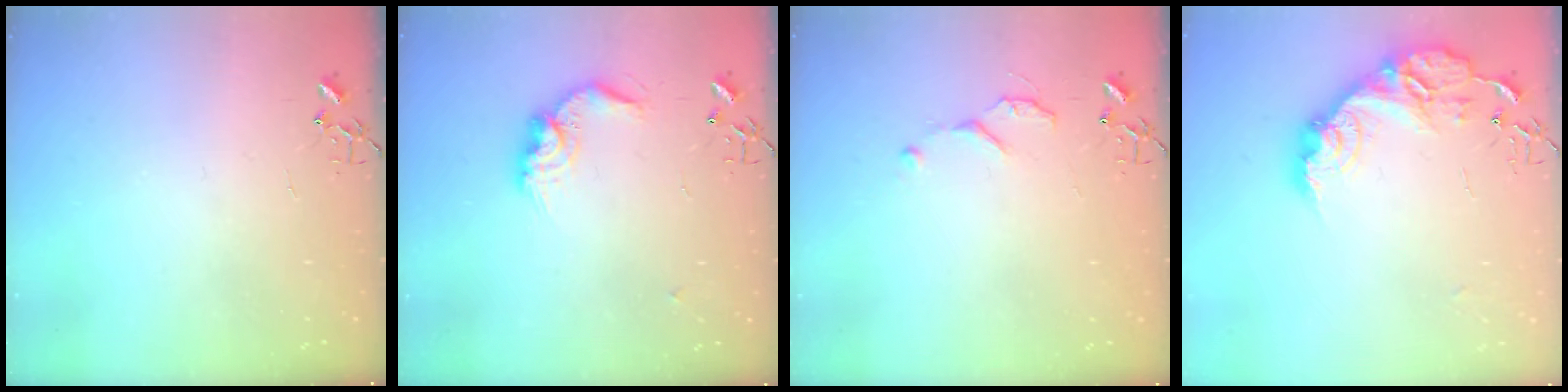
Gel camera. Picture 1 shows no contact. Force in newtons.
{"total": 12.0, "press": 12.0, "slide": 0.1}
{"total": 5.5, "press": 5.5, "slide": 0.7}
{"total": 17.3, "press": 17.3, "slide": 1.2}